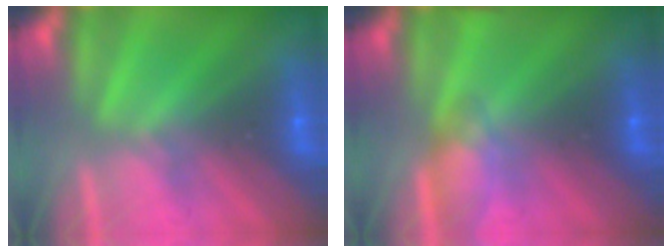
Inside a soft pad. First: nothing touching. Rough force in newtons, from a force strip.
{"total": 4.6}